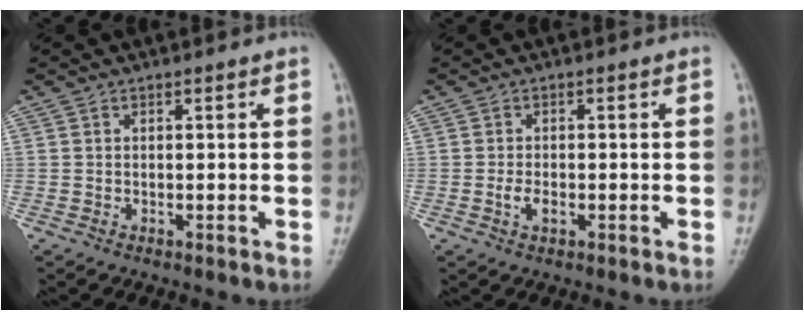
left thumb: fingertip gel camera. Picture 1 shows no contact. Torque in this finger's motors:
{"motor_torque": [-0.04, 0.21, 0.58, 0.37, 0.00]}